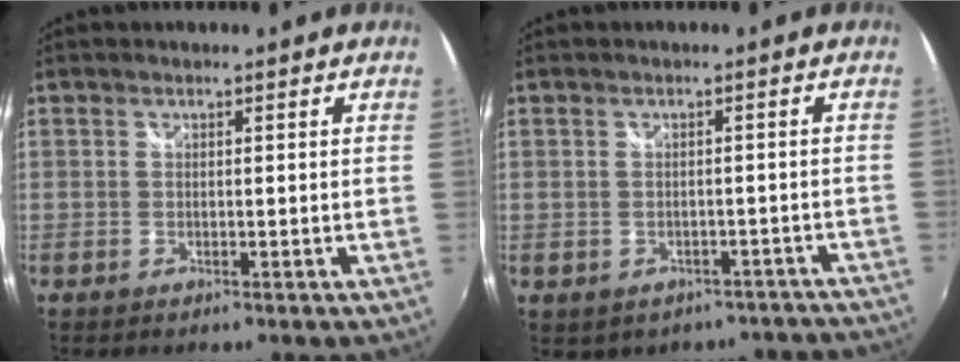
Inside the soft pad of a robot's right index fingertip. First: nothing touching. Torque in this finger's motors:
{"motor_torque": [-0.91, -0.66, -0.18, -0.10]}